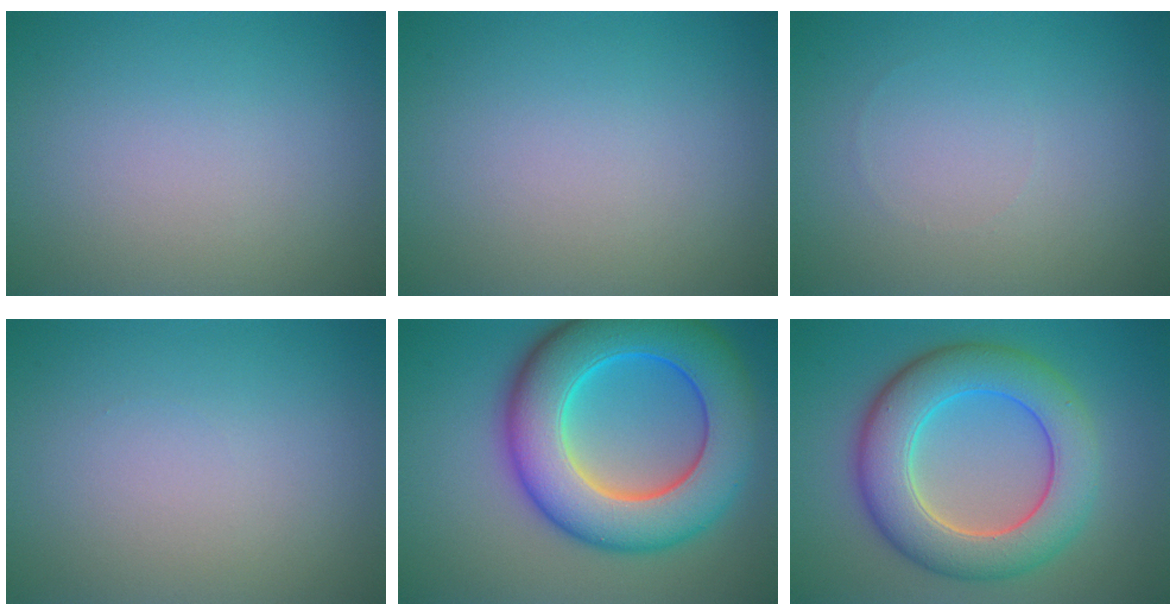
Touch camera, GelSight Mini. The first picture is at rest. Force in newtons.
{"total": 0.0}
{"total": 0.0}
{"total": 0.0}
{"total": 12.1, "press": 12.1, "slide": 0.3}
{"total": 8.6, "press": 8.6, "slide": 0.6}